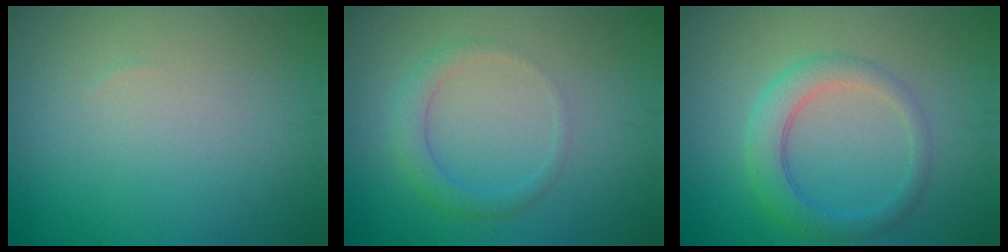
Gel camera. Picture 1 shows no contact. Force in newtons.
{"total": 2.2, "press": 2.2, "slide": 0.1}
{"total": 3.6, "press": 3.6, "slide": 0.1}